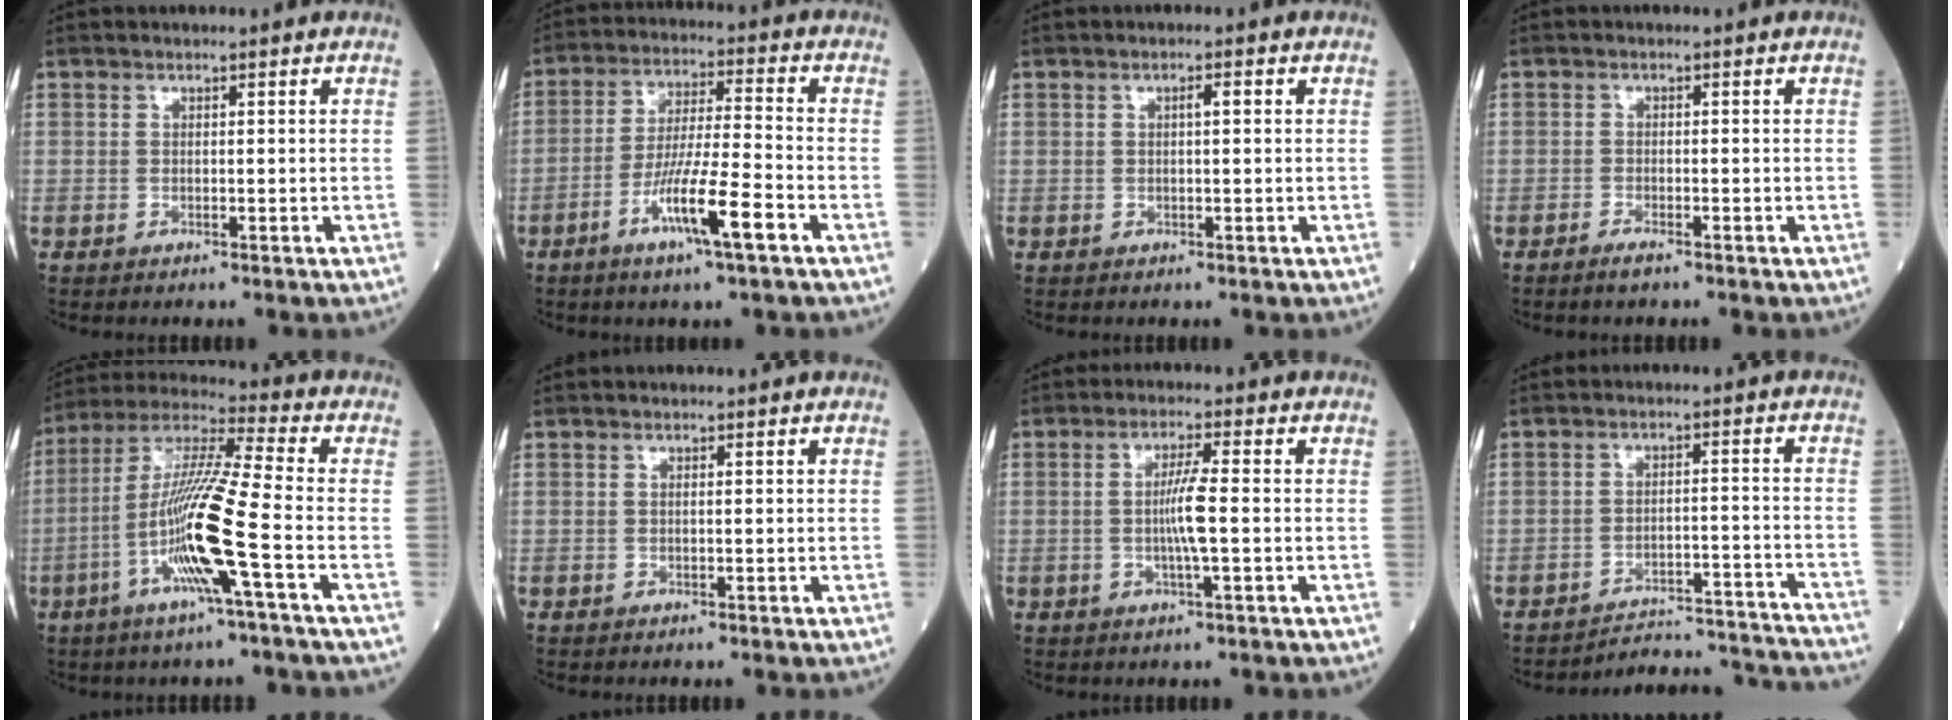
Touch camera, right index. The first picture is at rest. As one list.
[{"total": 10.3, "force": [-5.0, 0.1, 9.0], "torque": [-0.169, -0.009, -0.092]}, {"total": 1.3, "force": [0.3, 0.2, 1.3], "torque": [-0.022, 0.005, 0.003]}, {"total": 1.3, "force": [-1.0, 0.2, 0.8], "torque": [-0.019, -0.002, -0.015]}, {"total": 14.1, "force": [-4.5, -0.9, 13.3], "torque": [-0.271, -0.003, -0.093]}, {"total": 0.0}, {"total": 4.8, "force": [-0.5, -0.3, 4.8], "torque": [-0.093, -0.001, -0.010]}, {"total": 15.0, "force": [-15.0, -0.2, 0.8], "torque": [0.009, 0.018, -0.191]}]